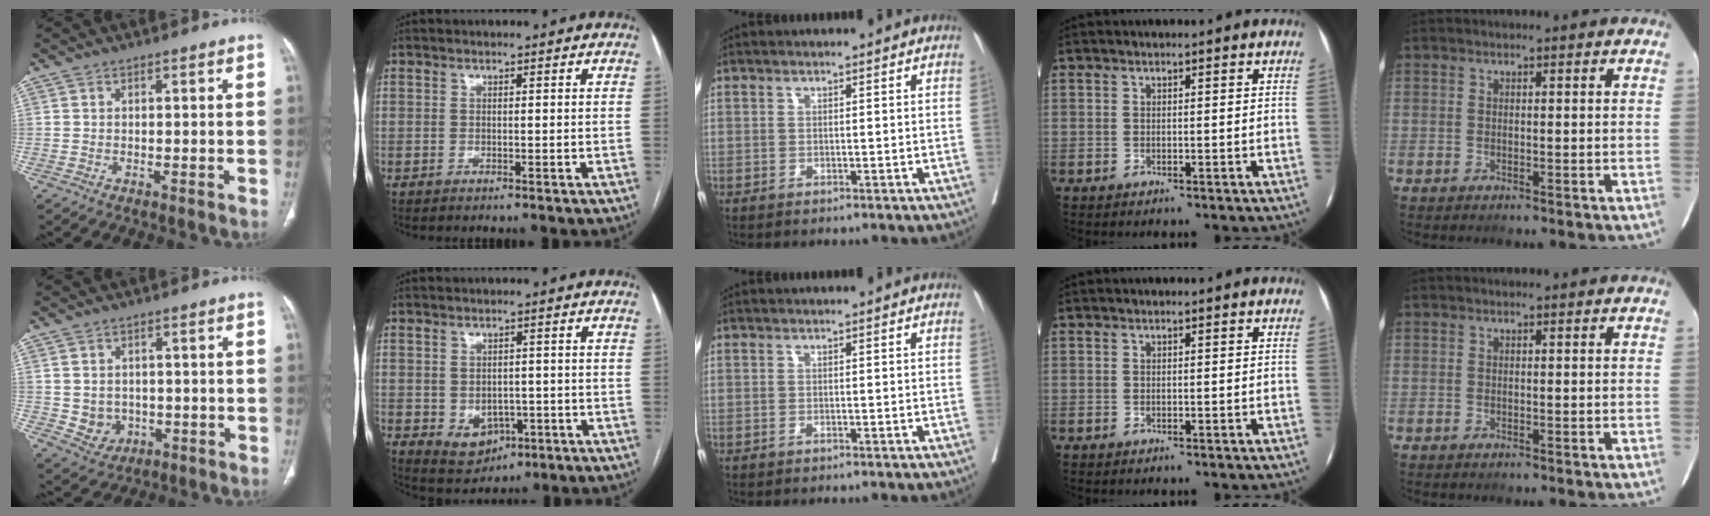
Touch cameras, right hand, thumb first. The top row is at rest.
{"thumb": {"total": 5.1, "force": [-0.5, 4.5, 2.2], "torque": [-0.017, 0.002, 0.007]}, "index": {"total": 5.6, "force": [-1.6, 4.3, 3.1], "torque": [-0.044, 0.006, -0.008]}}